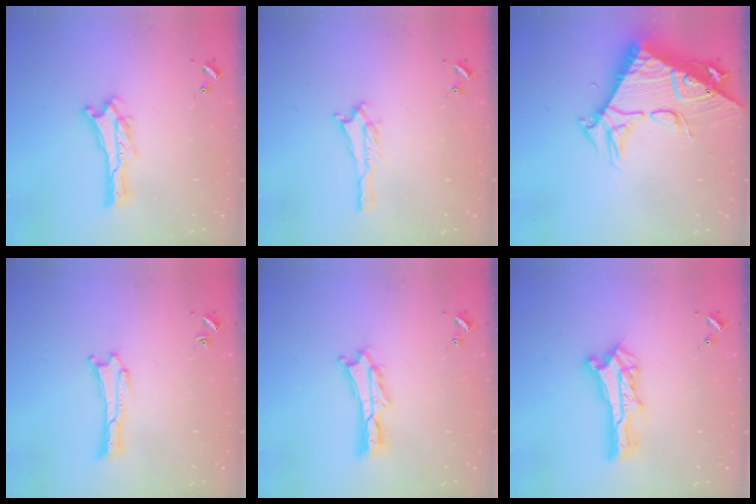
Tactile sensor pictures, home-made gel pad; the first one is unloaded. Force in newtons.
{"total": 1.5, "press": 1.4, "slide": 0.2}
{"total": 10.8, "press": 10.8, "slide": 0.9}
{"total": 0.0}
{"total": 2.0, "press": 2.0, "slide": 0.3}
{"total": 3.2, "press": 3.2, "slide": 0.3}